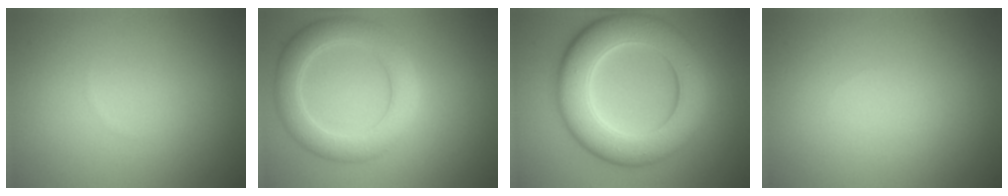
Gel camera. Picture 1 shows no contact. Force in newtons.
{"total": 5.0, "press": 5.0, "slide": 0.1}
{"total": 9.8, "press": 9.8, "slide": 0.2}
{"total": 0.0}